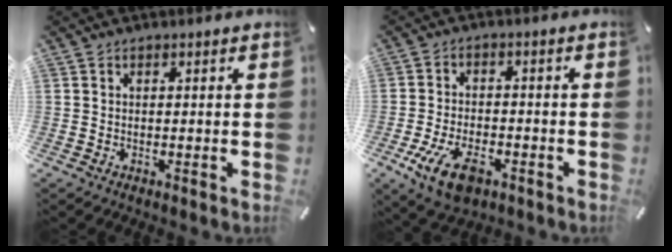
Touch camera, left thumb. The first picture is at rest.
{"total": 9.8, "force": [-4.7, 5.5, 6.7], "torque": [-0.136, 0.008, -0.085]}